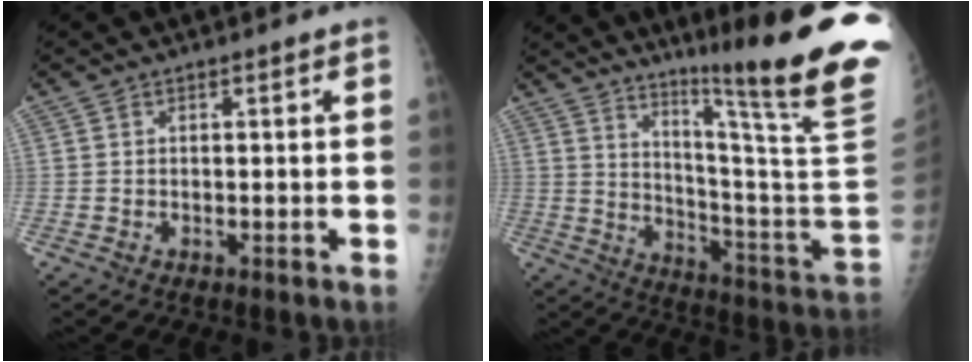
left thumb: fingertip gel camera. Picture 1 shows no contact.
{"total": 25.8, "force": [17.7, -0.5, 18.8], "torque": [-0.259, -0.151, 0.259]}